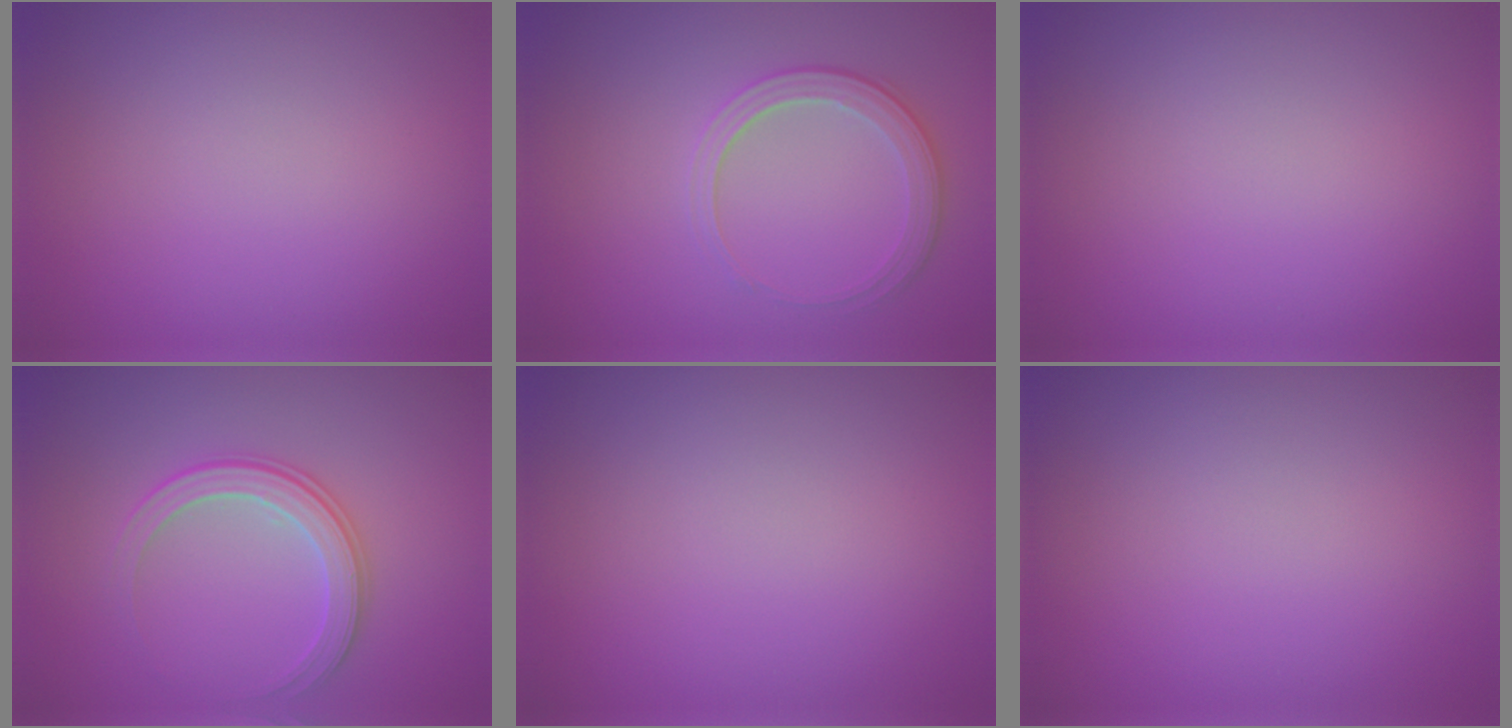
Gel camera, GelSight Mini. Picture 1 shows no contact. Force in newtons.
{"total": 2.7, "press": 2.5, "slide": 1.2}
{"total": 0.0}
{"total": 3.0, "press": 2.8, "slide": 0.9}
{"total": 0.0}
{"total": 0.0}